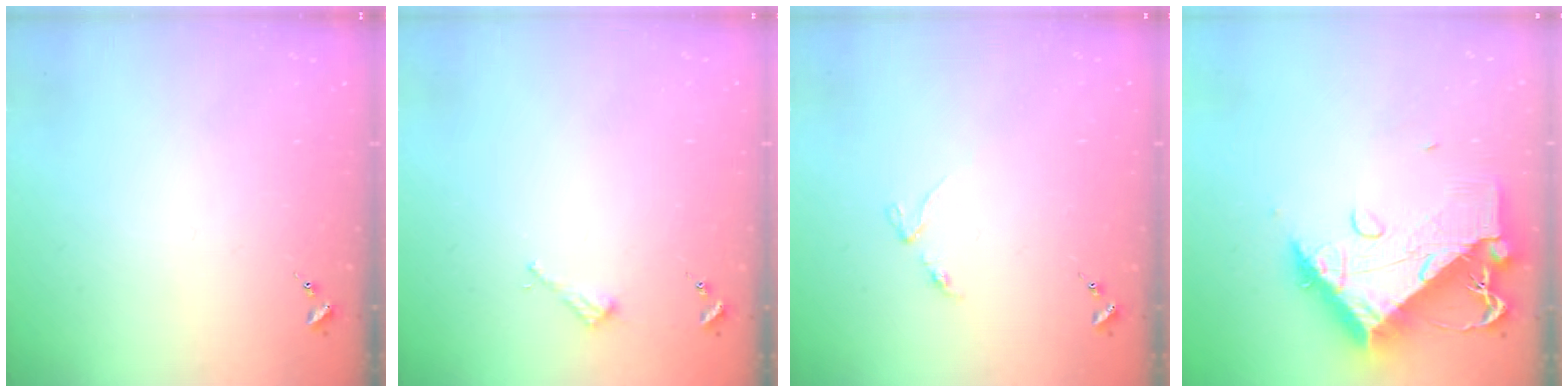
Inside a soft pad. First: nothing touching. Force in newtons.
{"total": 2.2, "press": 2.2, "slide": 0.2}
{"total": 2.9, "press": 2.8, "slide": 0.4}
{"total": 14.6, "press": 14.5, "slide": 1.5}